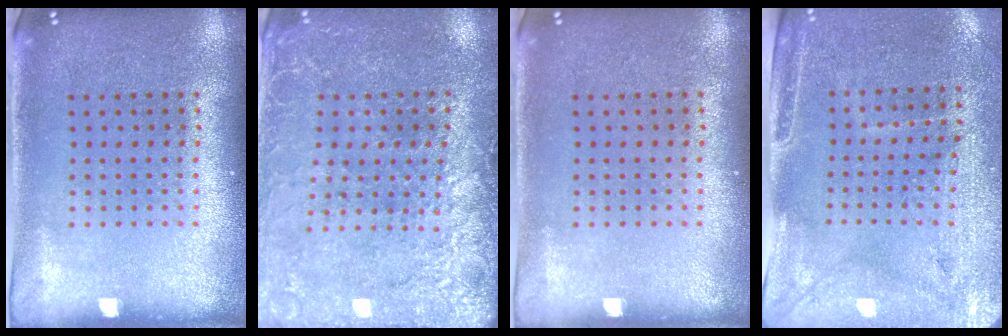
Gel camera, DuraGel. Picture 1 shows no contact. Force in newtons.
{"total": 2.9, "press": 2.8, "slide": 0.4}
{"total": 0.0}
{"total": 3.1, "press": 2.8, "slide": 1.4}